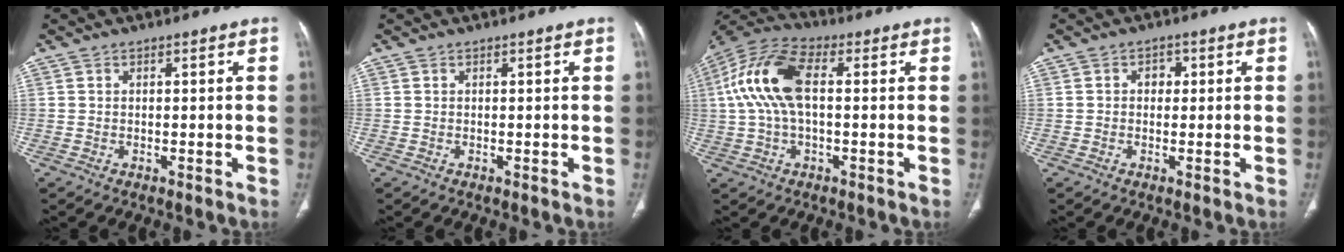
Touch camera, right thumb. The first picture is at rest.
{"total": 0.0}
{"total": 13.7, "force": [1.5, 6.9, 11.8], "torque": [-0.253, 0.035, 0.023]}
{"total": 2.1, "force": [0.3, 1.7, 1.2], "torque": [-0.005, 0.005, 0.000]}